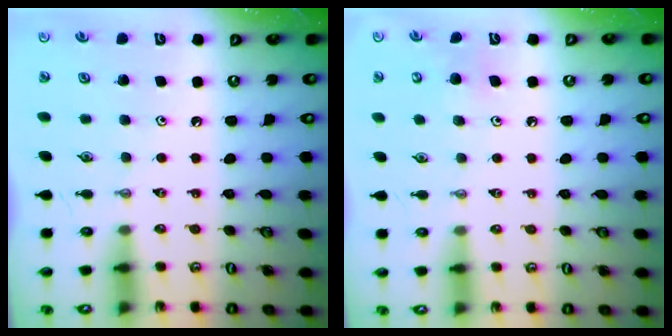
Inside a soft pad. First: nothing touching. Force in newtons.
{"total": 6.7, "press": 6.7, "slide": 0.6}